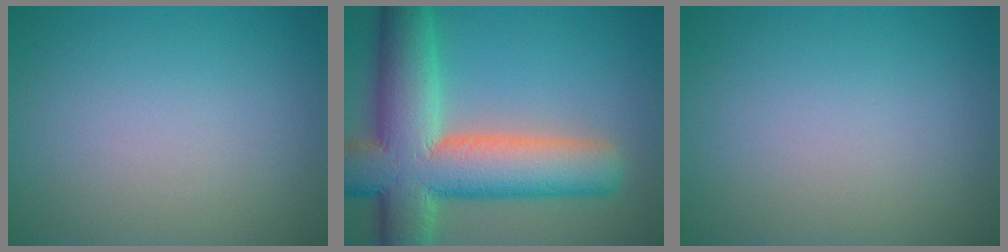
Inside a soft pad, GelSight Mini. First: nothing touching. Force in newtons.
{"total": 13.2, "press": 13.2, "slide": 1.2}
{"total": 0.0}